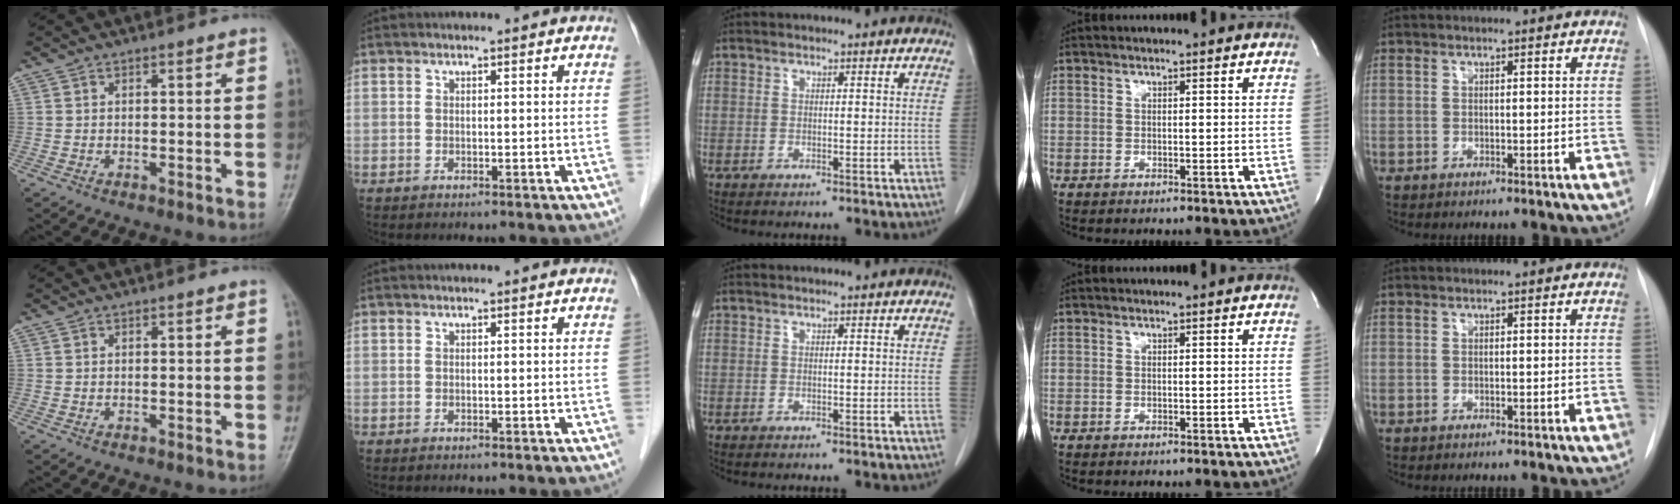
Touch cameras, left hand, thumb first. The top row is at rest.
{}